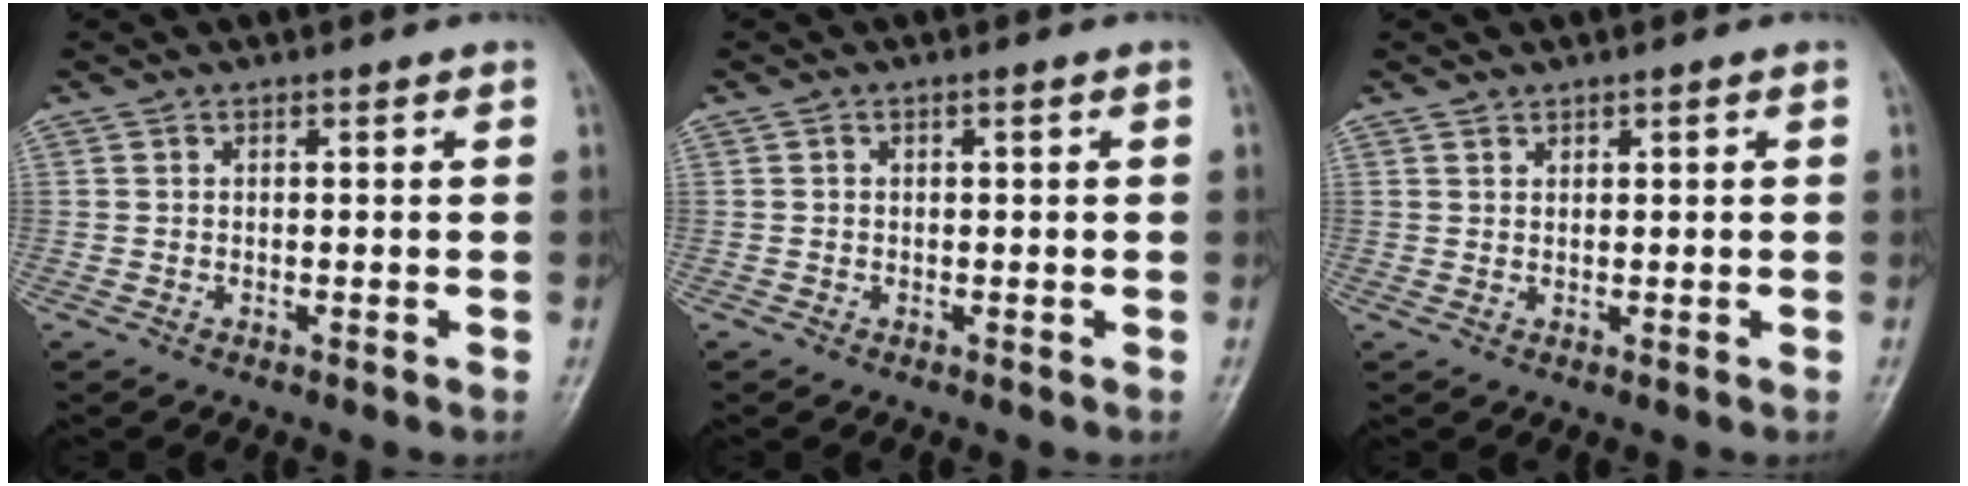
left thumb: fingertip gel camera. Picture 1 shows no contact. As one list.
[{"total": 0.5, "force": [0.0, 0.3, 0.5], "torque": [-0.005, 0.000, 0.001]}, {"total": 0.9, "force": [0.7, 0.5, 0.3], "torque": [0.001, -0.001, 0.012]}]